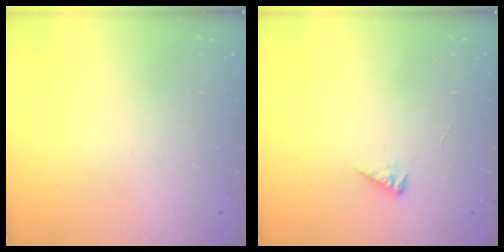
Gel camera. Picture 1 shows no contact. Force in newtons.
{"total": 2.1, "press": 2.0, "slide": 0.5}